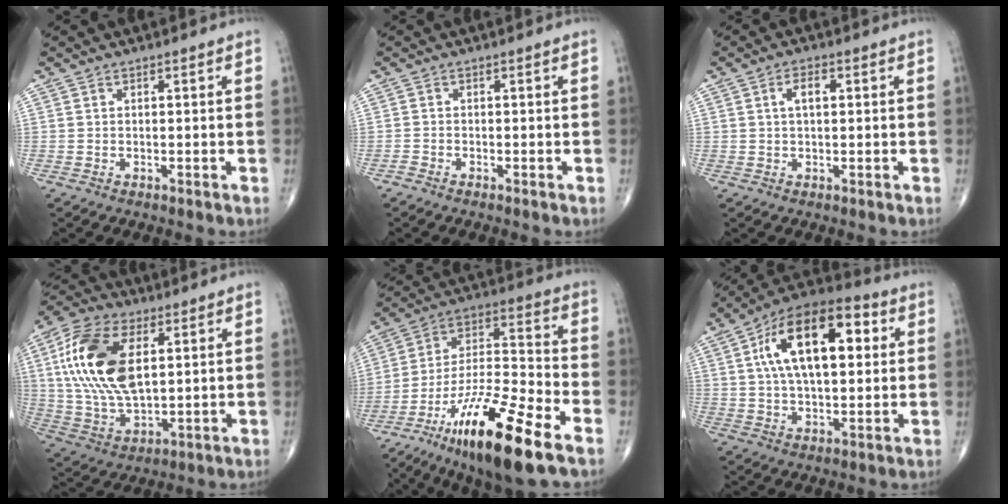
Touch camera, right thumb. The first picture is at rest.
{"total": 0.7, "force": [-0.7, 0.1, 0.2], "torque": [-0.004, -0.002, -0.020]}
{"total": 3.3, "force": [0.7, 1.6, 2.7], "torque": [-0.048, 0.008, 0.011]}
{"total": 19.5, "force": [4.8, 10.4, 15.8], "torque": [-0.311, -0.007, 0.087]}
{"total": 22.0, "force": [-12.8, 4.6, 17.2], "torque": [-0.317, 0.048, -0.227]}
{"total": 19.8, "force": [4.9, 9.8, 16.5], "torque": [-0.251, 0.018, 0.069]}